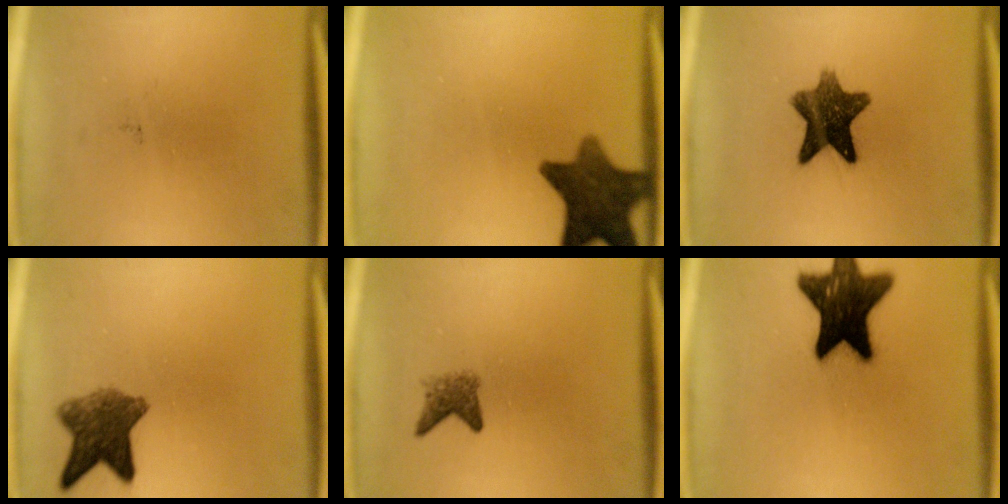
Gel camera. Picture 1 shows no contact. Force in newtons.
{"total": 11.2}
{"total": 10.1}
{"total": 7.4}
{"total": 2.3}
{"total": 17.6}